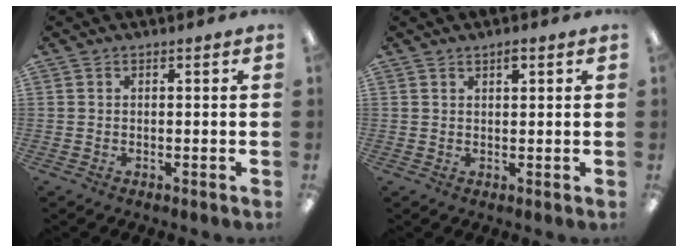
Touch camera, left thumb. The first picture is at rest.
{"total": 1.7, "force": [1.2, 0.5, 1.0], "torque": [-0.014, -0.004, 0.020]}